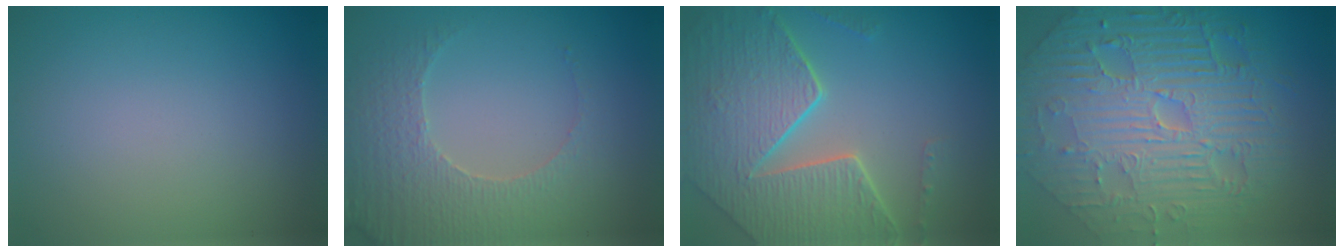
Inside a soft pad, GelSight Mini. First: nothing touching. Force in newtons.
{"total": 3.9, "press": 3.8, "slide": 1.0}
{"total": 8.3, "press": 5.8, "slide": 5.9}
{"total": 11.5, "press": 7.5, "slide": 8.7}